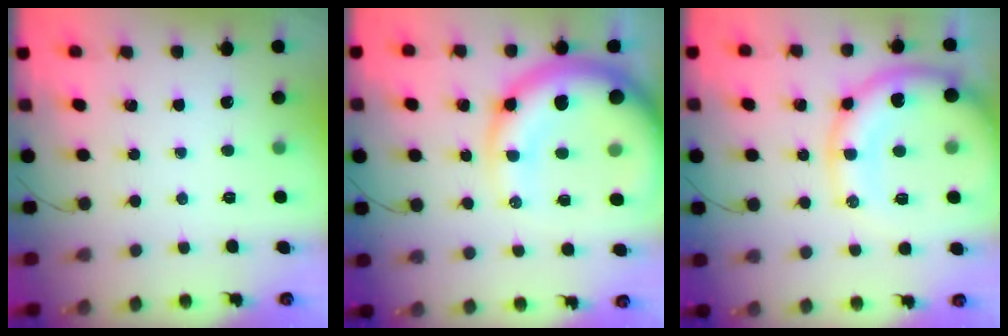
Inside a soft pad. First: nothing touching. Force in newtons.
{"total": 20.6, "press": 20.1, "slide": 4.5}
{"total": 16.8, "press": 16.7, "slide": 1.4}